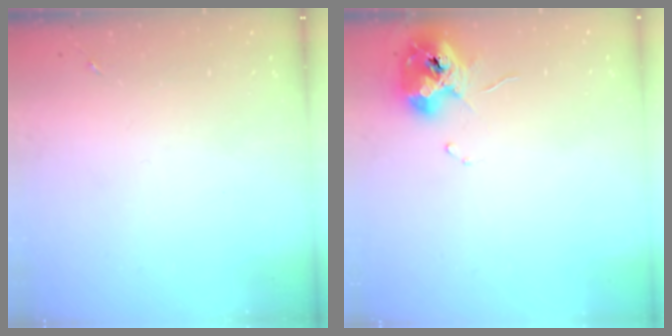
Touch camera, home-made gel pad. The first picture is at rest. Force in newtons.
{"total": 11.0, "press": 11.0, "slide": 1.1}